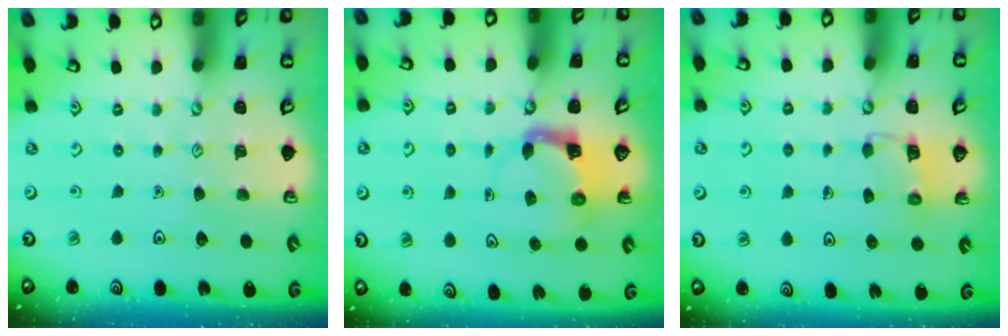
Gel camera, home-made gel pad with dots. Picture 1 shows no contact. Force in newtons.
{"total": 3.8, "press": 3.7, "slide": 0.7}
{"total": 5.1, "press": 5.1, "slide": 0.3}